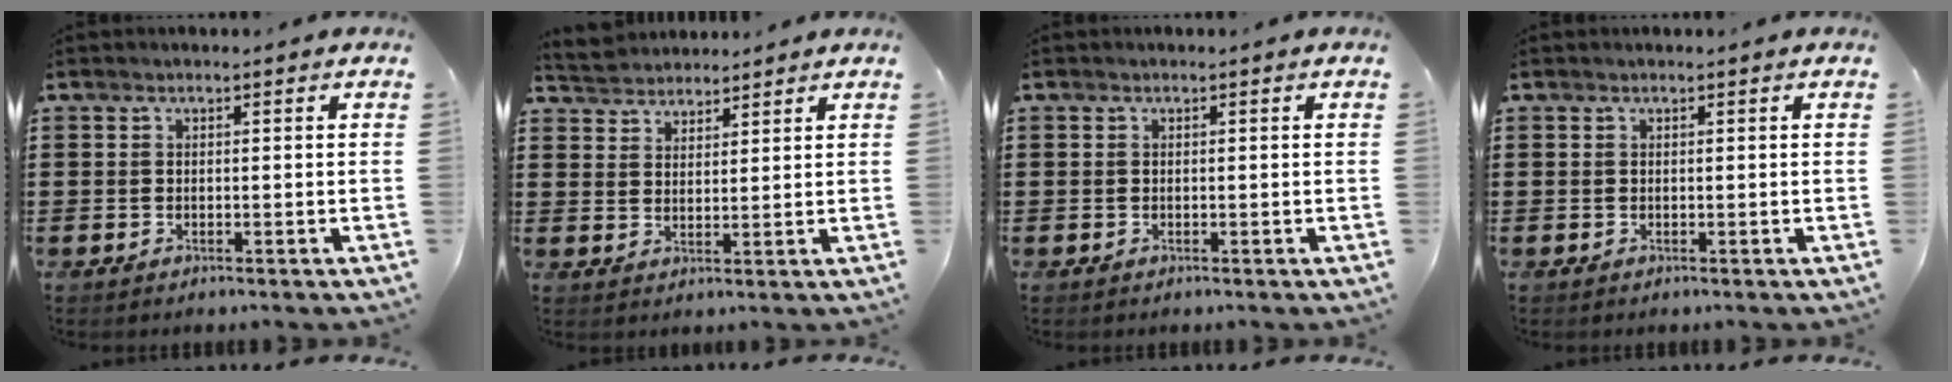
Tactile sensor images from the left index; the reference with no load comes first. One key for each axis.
{"total": 3.7, "fx": 3.5, "fy": 1.2, "fz": -0.2, "tx": -0.012, "ty": -0.005, "tz": 0.066}
{"total": 0.0}
{"total": 0.0}